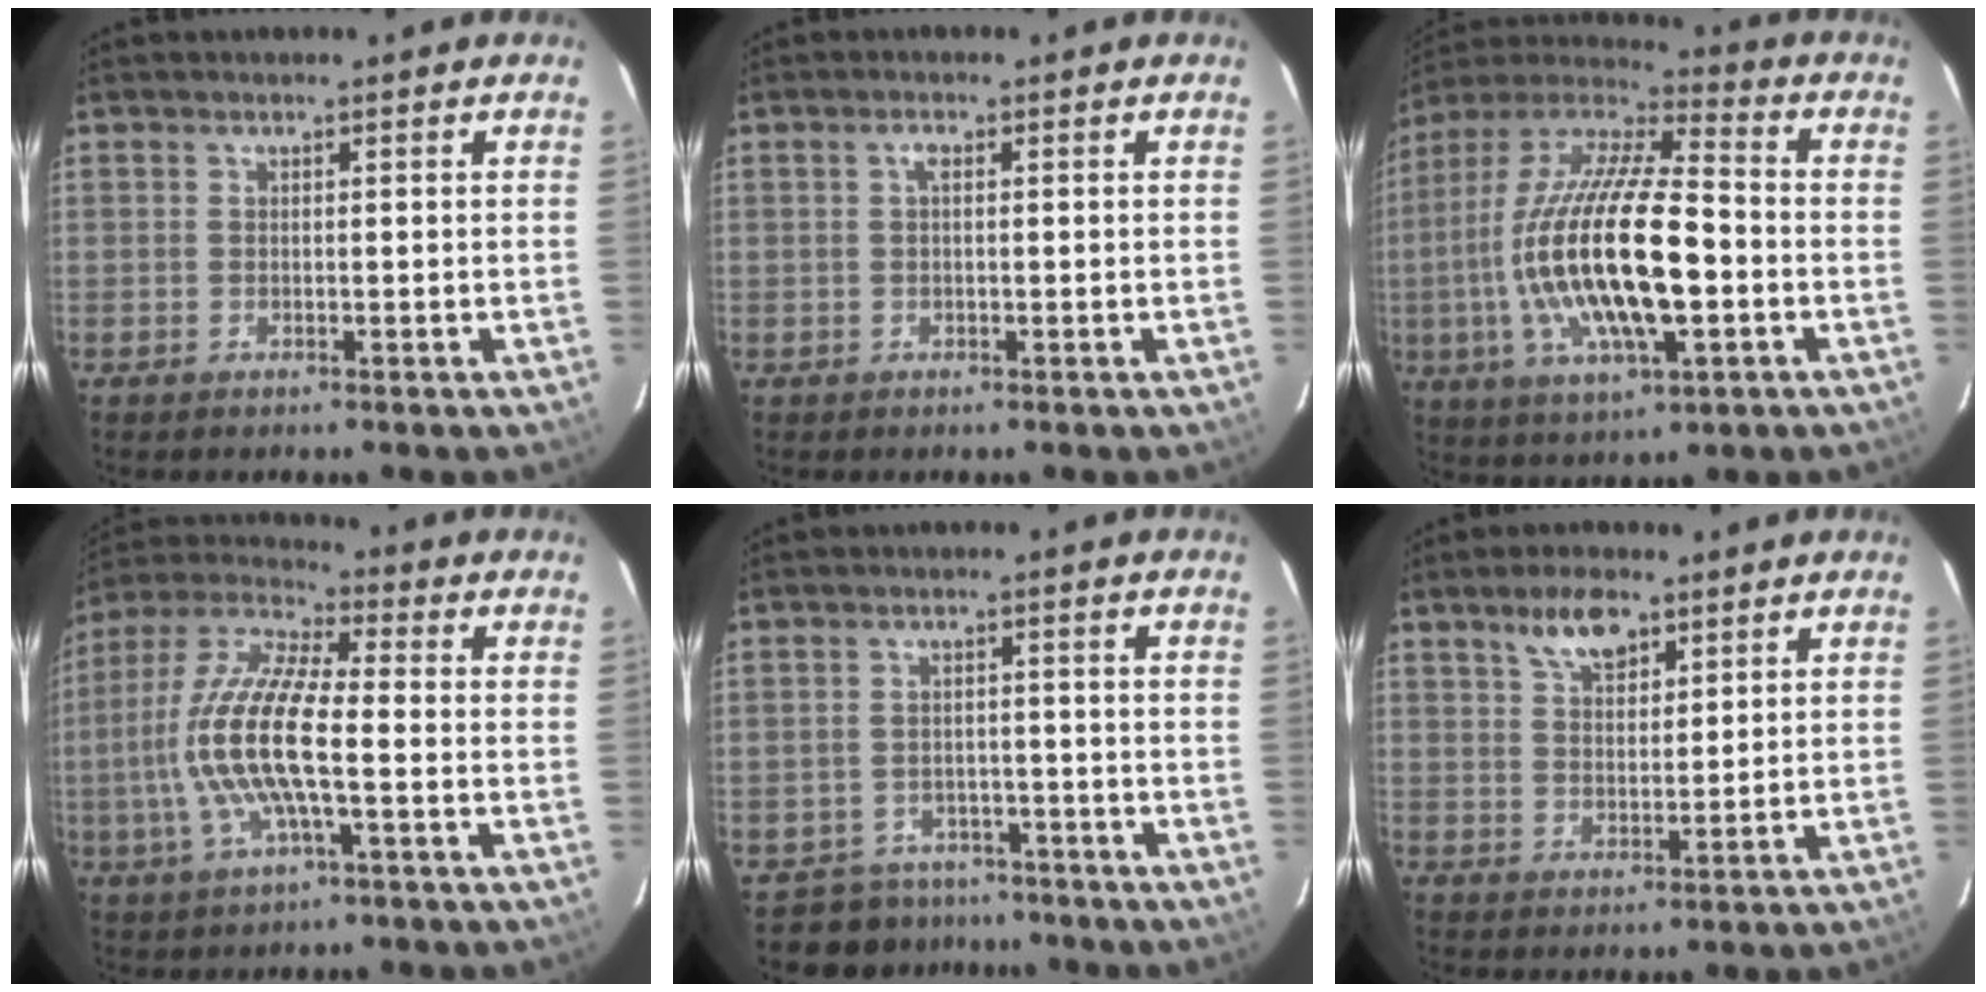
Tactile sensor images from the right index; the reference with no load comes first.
{"total": 1.2, "force": [0.3, 0.5, 1.0], "torque": [-0.020, 0.005, 0.002]}
{"total": 23.2, "force": [-3.6, 7.2, 21.8], "torque": [-0.423, -0.017, -0.069]}
{"total": 15.7, "force": [-2.5, 3.9, 15.0], "torque": [-0.303, 0.000, -0.056]}
{"total": 6.6, "force": [-5.2, 4.1, -0.2], "torque": [-0.004, 0.024, -0.075]}
{"total": 6.6, "force": [4.3, 2.8, 4.1], "torque": [-0.069, 0.008, 0.079]}